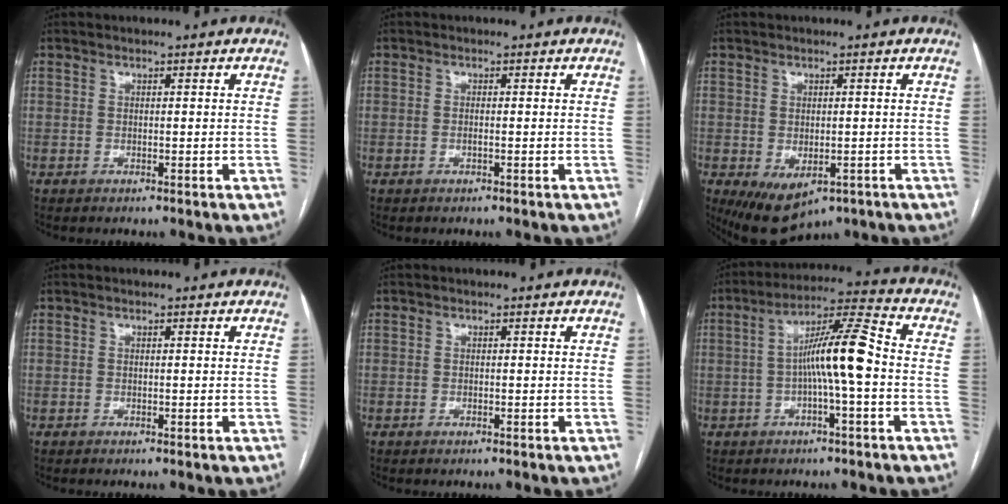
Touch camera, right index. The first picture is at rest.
{"total": 0.6, "force": [-0.2, 0.0, 0.6], "torque": [-0.013, -0.001, -0.002]}
{"total": 7.6, "force": [-3.6, 4.3, 5.1], "torque": [-0.078, -0.014, -0.041]}
{"total": 0.0}
{"total": 0.0}
{"total": 10.0, "force": [-1.1, 0.3, 10.0], "torque": [-0.174, 0.023, -0.026]}